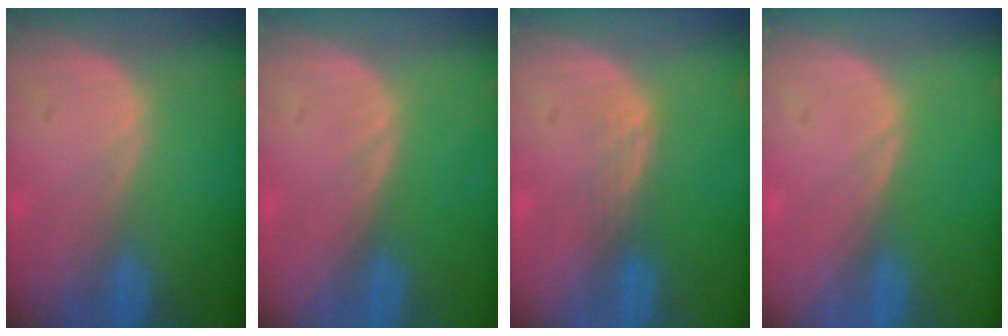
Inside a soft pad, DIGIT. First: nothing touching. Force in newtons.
{"total": 0.0}
{"total": 1.8, "press": 1.7, "slide": 0.2}
{"total": 0.0}